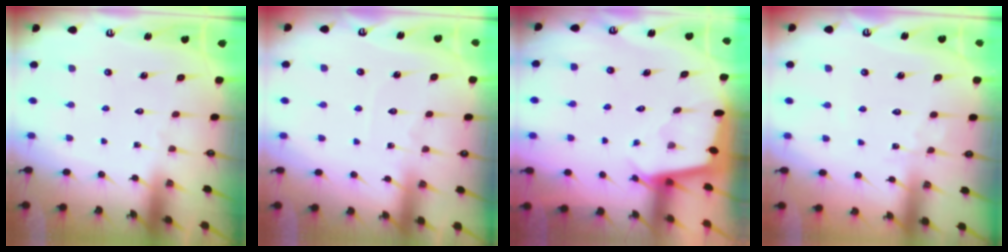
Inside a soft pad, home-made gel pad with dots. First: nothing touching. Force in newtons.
{"total": 3.9, "press": 3.9, "slide": 0.5}
{"total": 1.9, "press": 1.9, "slide": 0.1}
{"total": 2.7, "press": 2.7, "slide": 0.3}